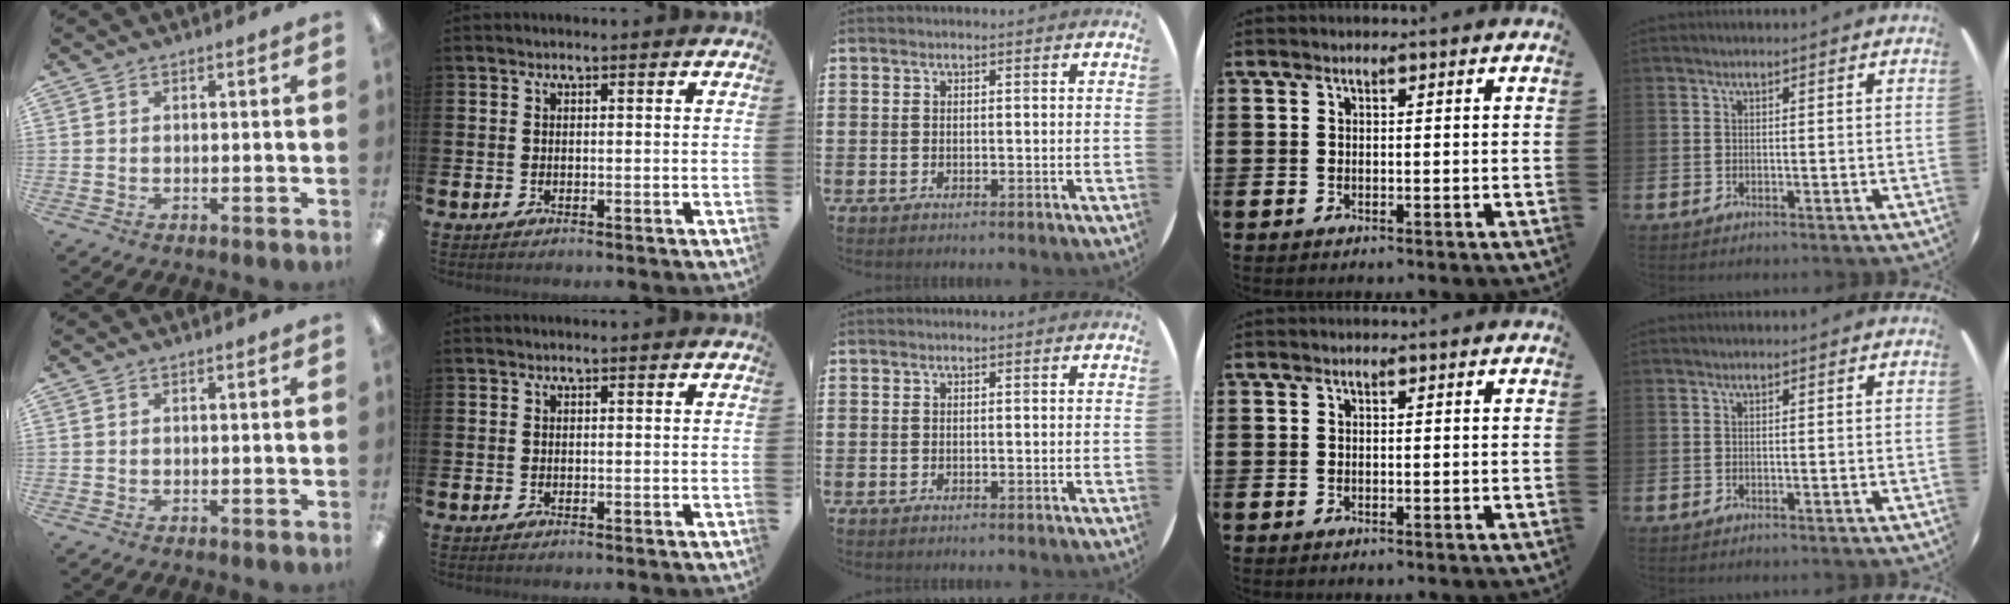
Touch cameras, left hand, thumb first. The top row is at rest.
{}